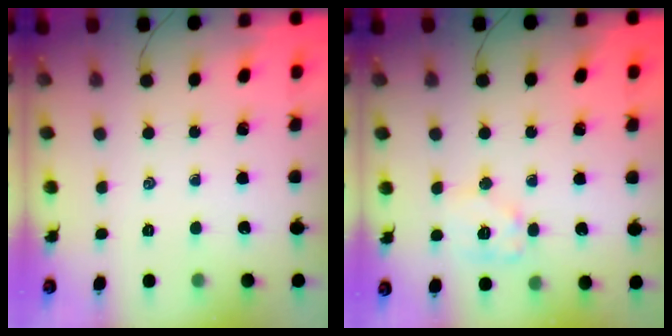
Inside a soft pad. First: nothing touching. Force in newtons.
{"total": 10.1, "press": 10.1, "slide": 0.6}